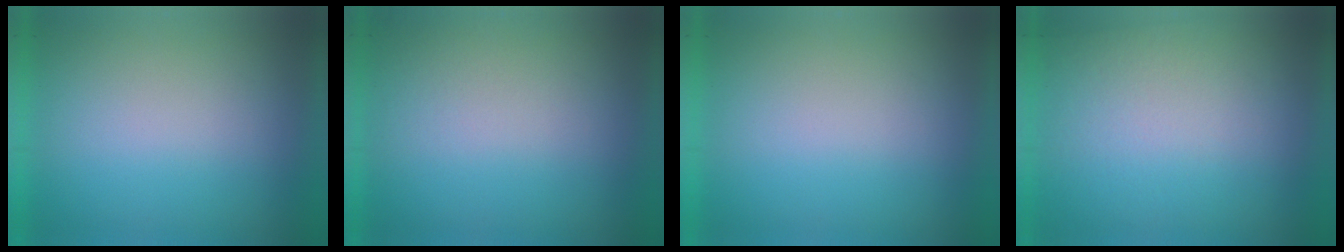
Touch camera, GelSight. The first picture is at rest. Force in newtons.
{"total": 2.0}
{"total": 0.0}
{"total": 2.8}